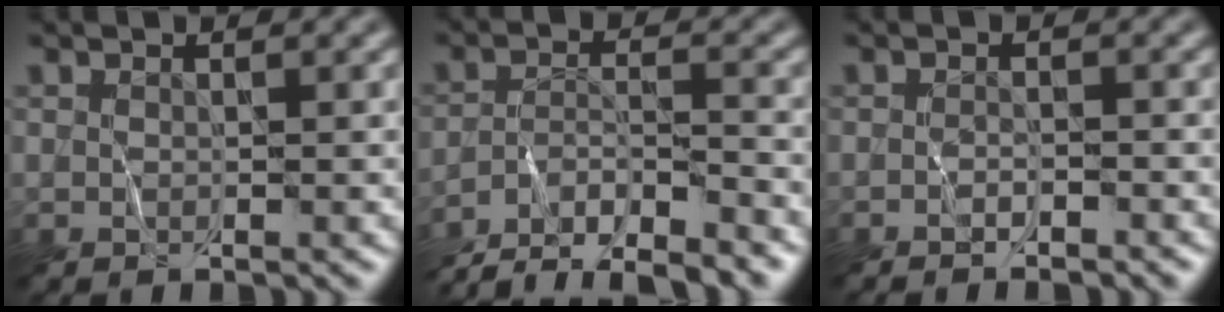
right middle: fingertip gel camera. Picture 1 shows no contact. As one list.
[{"total": 8.2, "force": [-7.5, 1.5, 3.0], "torque": [-0.038, -0.006, -0.125]}, {"total": 1.3, "force": [-1.3, 0.0, 0.3], "torque": [0.001, 0.003, -0.023]}]